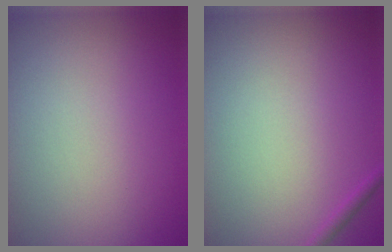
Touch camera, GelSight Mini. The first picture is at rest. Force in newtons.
{"total": 0.7, "press": 0.7, "slide": 0.0}